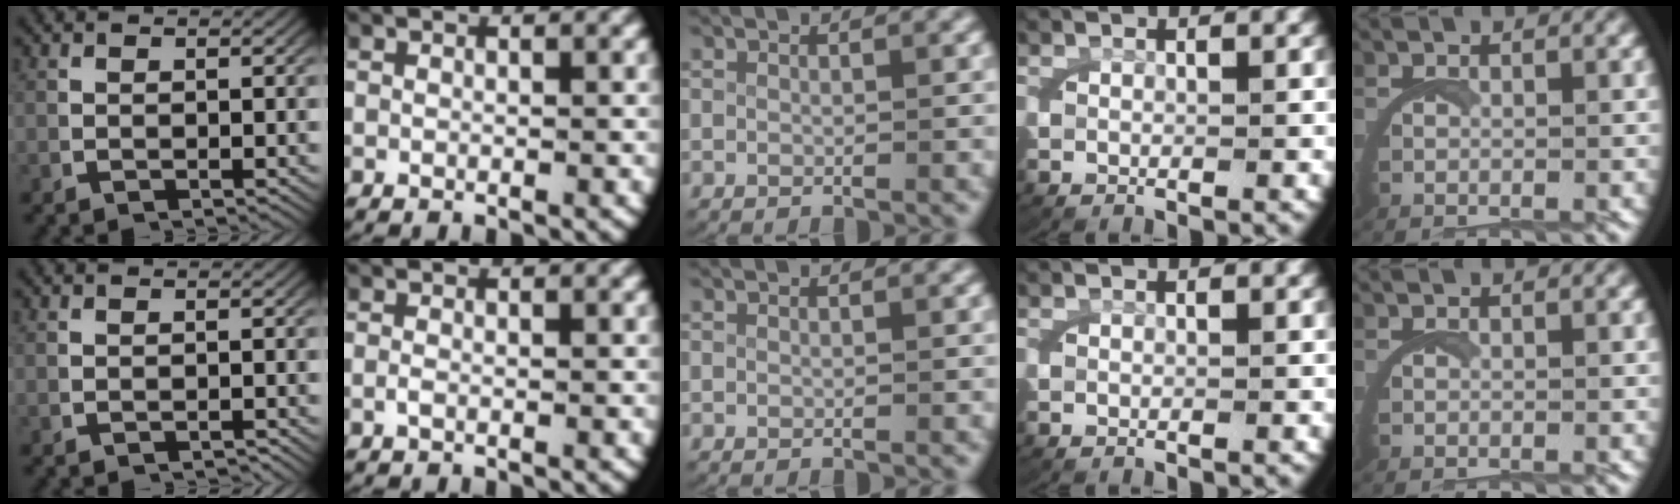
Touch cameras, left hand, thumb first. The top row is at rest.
{"thumb": {"total": 1.1, "force": [-1.1, 0.2, 0.1], "torque": [-0.001, -0.001, -0.016]}, "index": {"total": 0.5, "force": [-0.4, 0.1, 0.4], "torque": [-0.017, -0.005, -0.004]}}